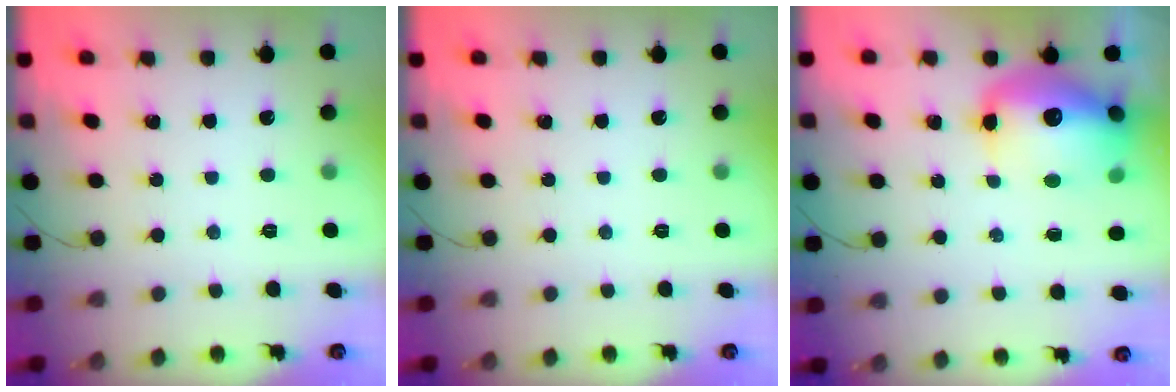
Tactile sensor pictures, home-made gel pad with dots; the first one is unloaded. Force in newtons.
{"total": 0.0}
{"total": 16.3, "press": 15.8, "slide": 3.9}